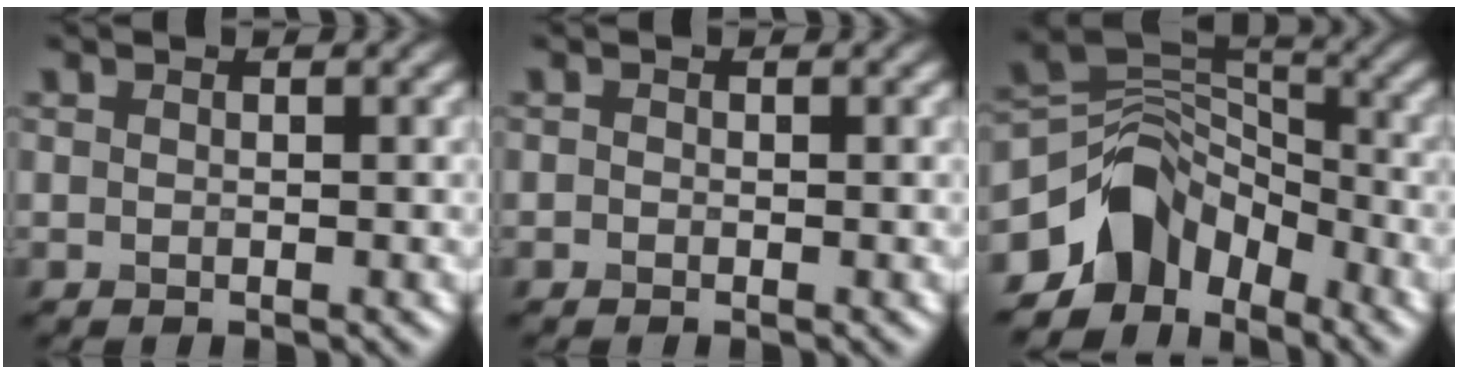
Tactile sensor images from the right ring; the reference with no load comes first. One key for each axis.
{"total": 0.0}
{"total": 7.2, "fx": -4.4, "fy": 4.9, "fz": 2.9, "tx": -0.030, "ty": 0.003, "tz": -0.091}